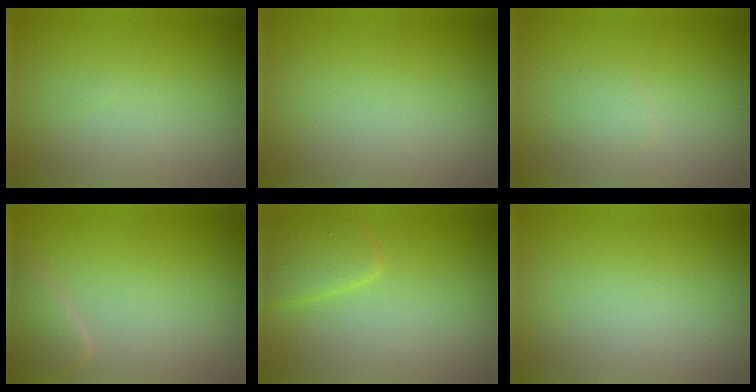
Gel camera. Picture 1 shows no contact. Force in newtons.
{"total": 0.0}
{"total": 1.0, "press": 1.0, "slide": 0.1}
{"total": 2.2, "press": 2.1, "slide": 0.2}
{"total": 2.3, "press": 2.3, "slide": 0.1}
{"total": 0.0}